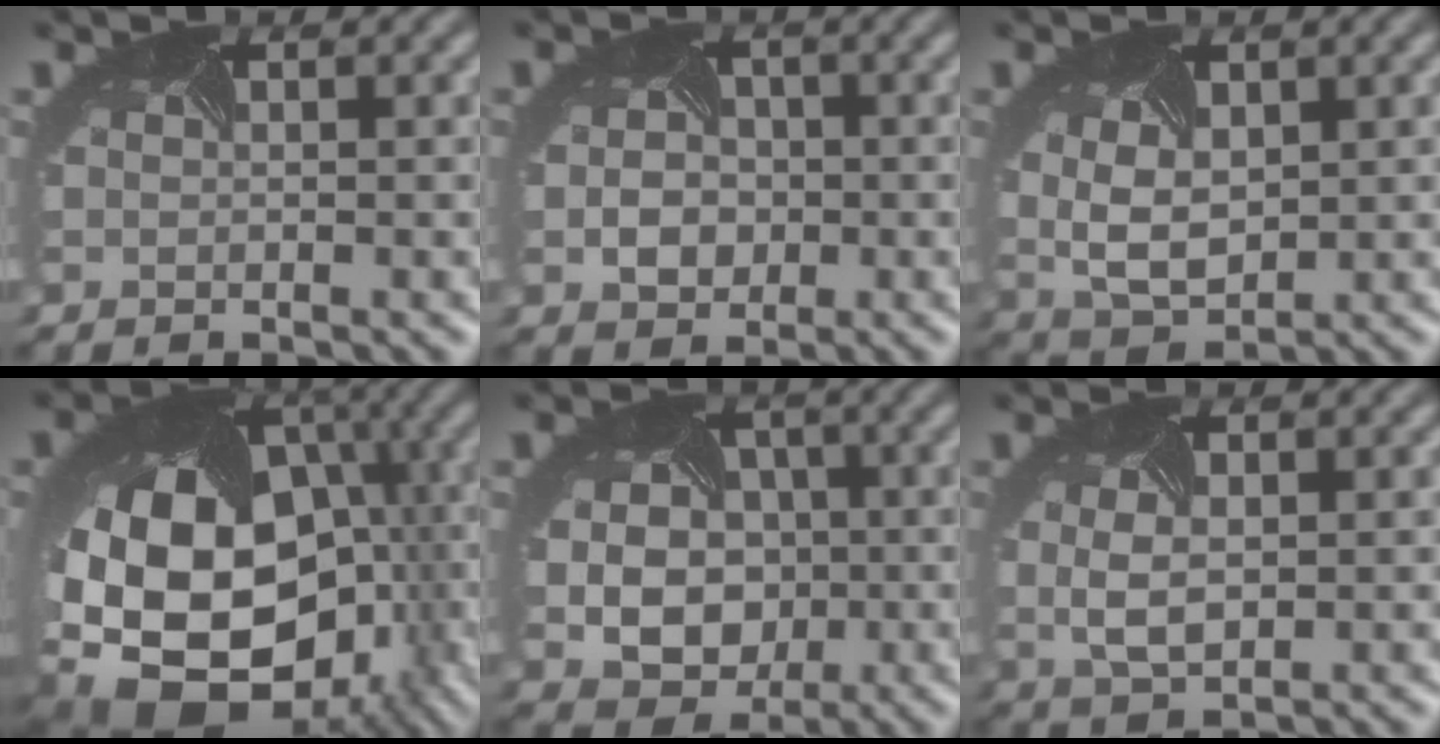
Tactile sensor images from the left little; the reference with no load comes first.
{"total": 3.3, "force": [-0.5, 2.8, 1.8], "torque": [-0.027, -0.002, -0.011]}
{"total": 4.3, "force": [0.5, 2.8, 3.2], "torque": [-0.076, -0.009, 0.018]}
{"total": 20.4, "force": [-5.6, 14.9, 12.7], "torque": [-0.243, -0.049, -0.069]}
{"total": 10.2, "force": [-0.5, 8.3, 5.9], "torque": [-0.092, -0.009, -0.019]}
{"total": 2.8, "force": [0.1, 1.6, 2.3], "torque": [-0.057, -0.005, 0.007]}